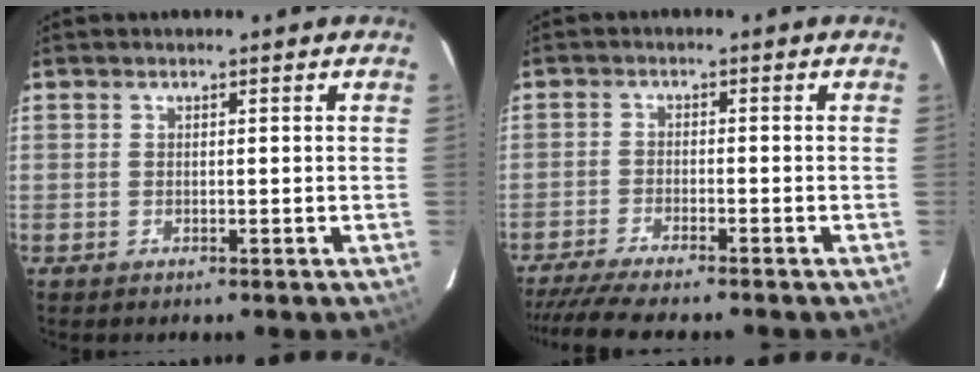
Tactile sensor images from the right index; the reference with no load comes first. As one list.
[{"total": 9.2, "force": [-8.2, 0.3, 4.3], "torque": [-0.102, -0.025, -0.137]}]